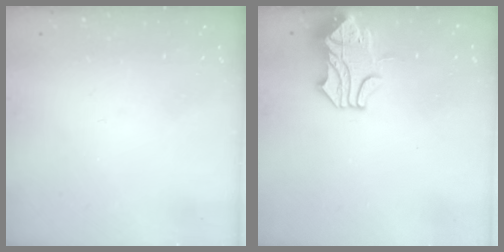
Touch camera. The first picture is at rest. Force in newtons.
{"total": 1.8, "press": 1.1, "slide": 1.4}